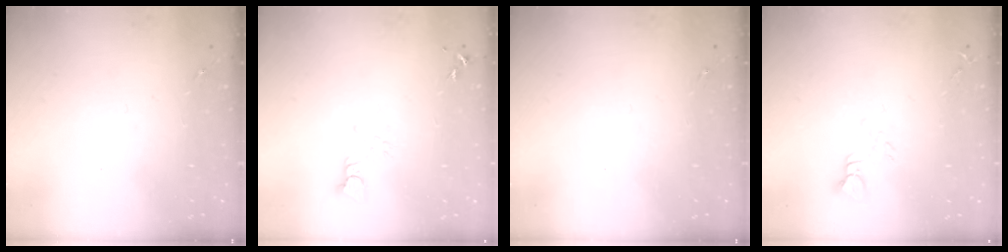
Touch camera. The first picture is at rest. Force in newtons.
{"total": 3.2, "press": 3.1, "slide": 0.4}
{"total": 0.0}
{"total": 3.6, "press": 3.5, "slide": 0.3}